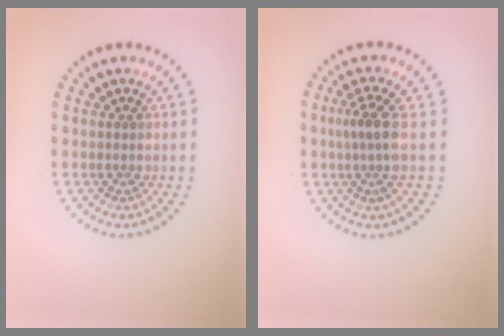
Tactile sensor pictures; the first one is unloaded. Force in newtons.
{"total": 2.8, "press": 2.1, "slide": 1.9}